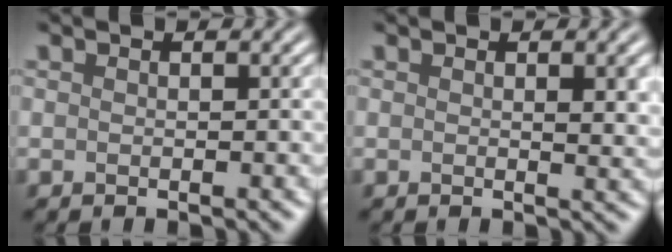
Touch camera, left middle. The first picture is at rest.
{"total": 2.1, "force": [0.2, 0.8, 2.0], "torque": [-0.029, -0.001, 0.001]}